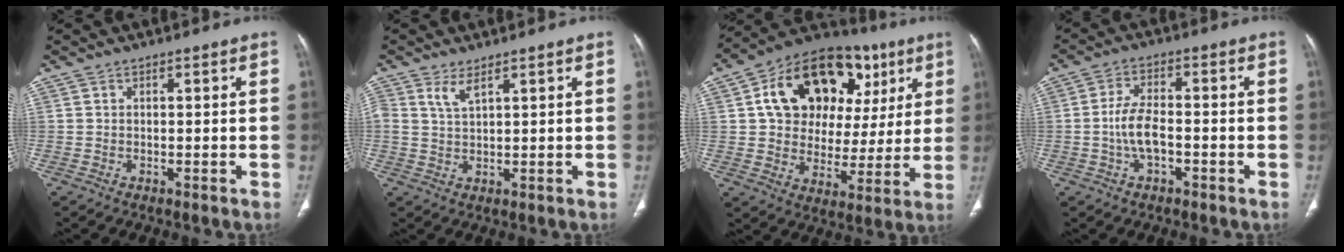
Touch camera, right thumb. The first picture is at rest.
{"total": 2.9, "force": [1.8, 0.9, 2.1], "torque": [-0.046, -0.008, 0.043]}
{"total": 24.8, "force": [8.9, 16.4, 16.4], "torque": [-0.198, 0.025, 0.138]}
{"total": 6.0, "force": [-1.5, 3.0, 5.0], "torque": [-0.100, 0.019, -0.029]}